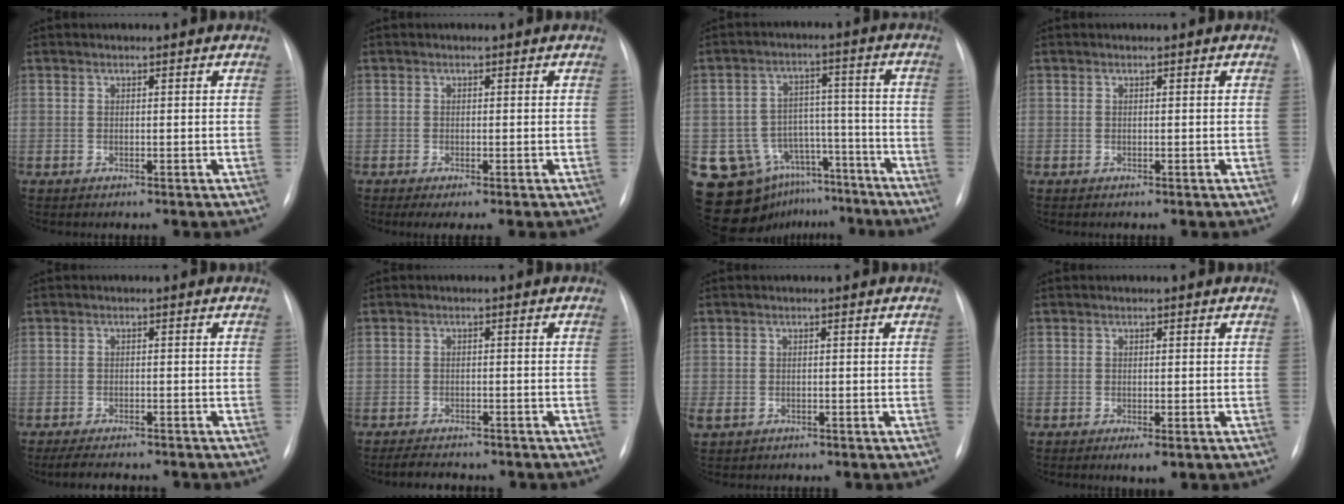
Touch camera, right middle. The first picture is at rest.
{"total": 2.4, "force": [-1.6, 0.1, 1.8], "torque": [-0.031, -0.009, -0.025]}
{"total": 14.1, "force": [-9.2, 10.2, 2.8], "torque": [-0.049, 0.069, -0.121]}
{"total": 0.0}
{"total": 8.2, "force": [-7.1, 1.8, 3.7], "torque": [-0.060, -0.012, -0.097]}
{"total": 6.7, "force": [-5.8, 1.9, 2.9], "torque": [-0.049, -0.009, -0.073]}
{"total": 2.0, "force": [-1.0, 1.4, 1.1], "torque": [-0.021, -0.001, -0.010]}
{"total": 2.1, "force": [-1.0, 0.5, 1.7], "torque": [-0.024, -0.005, -0.013]}